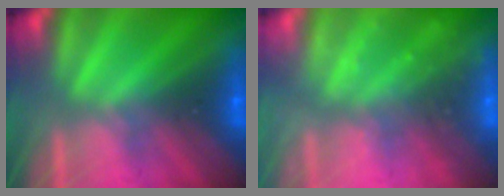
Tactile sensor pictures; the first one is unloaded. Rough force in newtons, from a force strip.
{"total": 2.3}